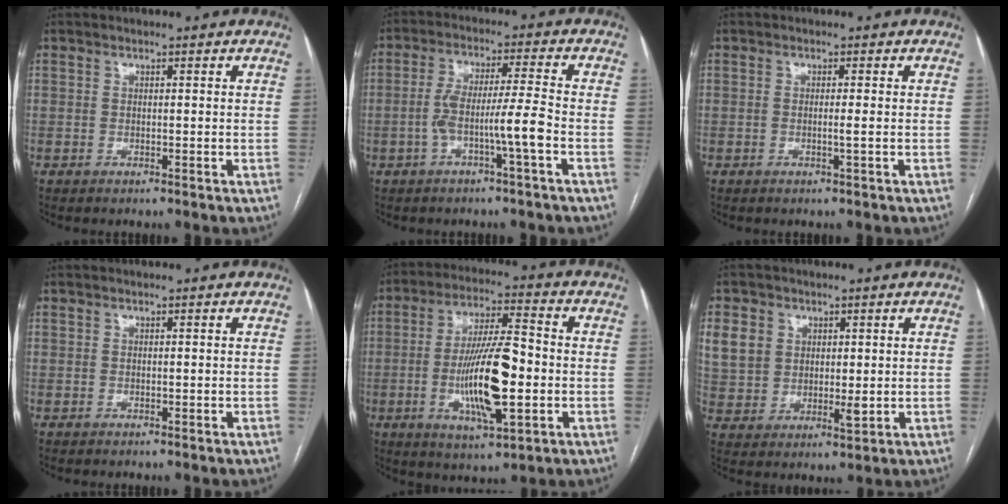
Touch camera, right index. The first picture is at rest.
{"total": 7.2, "force": [-2.7, -0.6, 6.6], "torque": [-0.127, 0.018, -0.047]}
{"total": 1.0, "force": [-0.3, -0.3, 0.9], "torque": [-0.015, -0.001, -0.007]}
{"total": 0.0}
{"total": 14.5, "force": [-2.4, 3.1, 14.0], "torque": [-0.261, -0.003, -0.040]}
{"total": 9.9, "force": [3.3, 8.0, 4.7], "torque": [-0.109, 0.007, 0.072]}